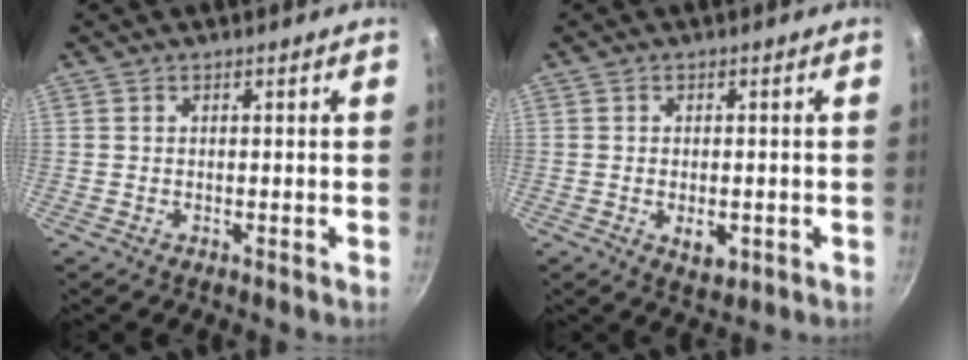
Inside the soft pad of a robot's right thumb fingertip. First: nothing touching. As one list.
[{"total": 4.2, "force": [-1.1, 2.4, 3.2], "torque": [-0.041, -0.001, -0.009]}]